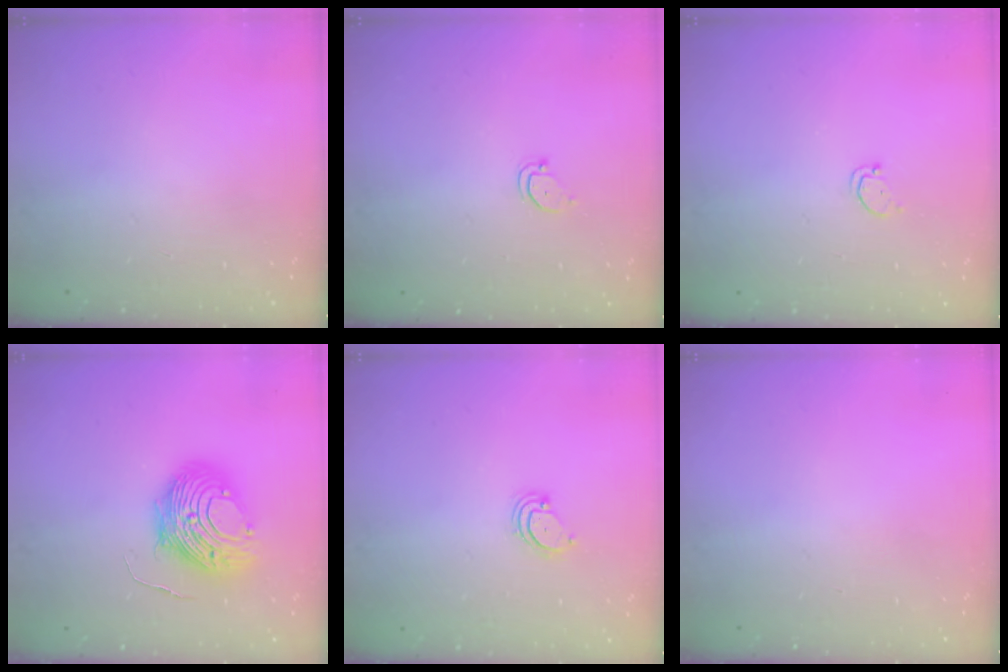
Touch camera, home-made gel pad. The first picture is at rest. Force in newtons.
{"total": 2.4, "press": 2.4, "slide": 0.2}
{"total": 1.7, "press": 1.7, "slide": 0.2}
{"total": 13.0, "press": 12.9, "slide": 1.4}
{"total": 3.0, "press": 3.0, "slide": 0.4}
{"total": 0.0}